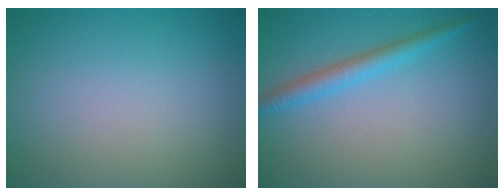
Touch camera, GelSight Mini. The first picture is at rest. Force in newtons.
{"total": 2.5, "press": 2.5, "slide": 0.1}